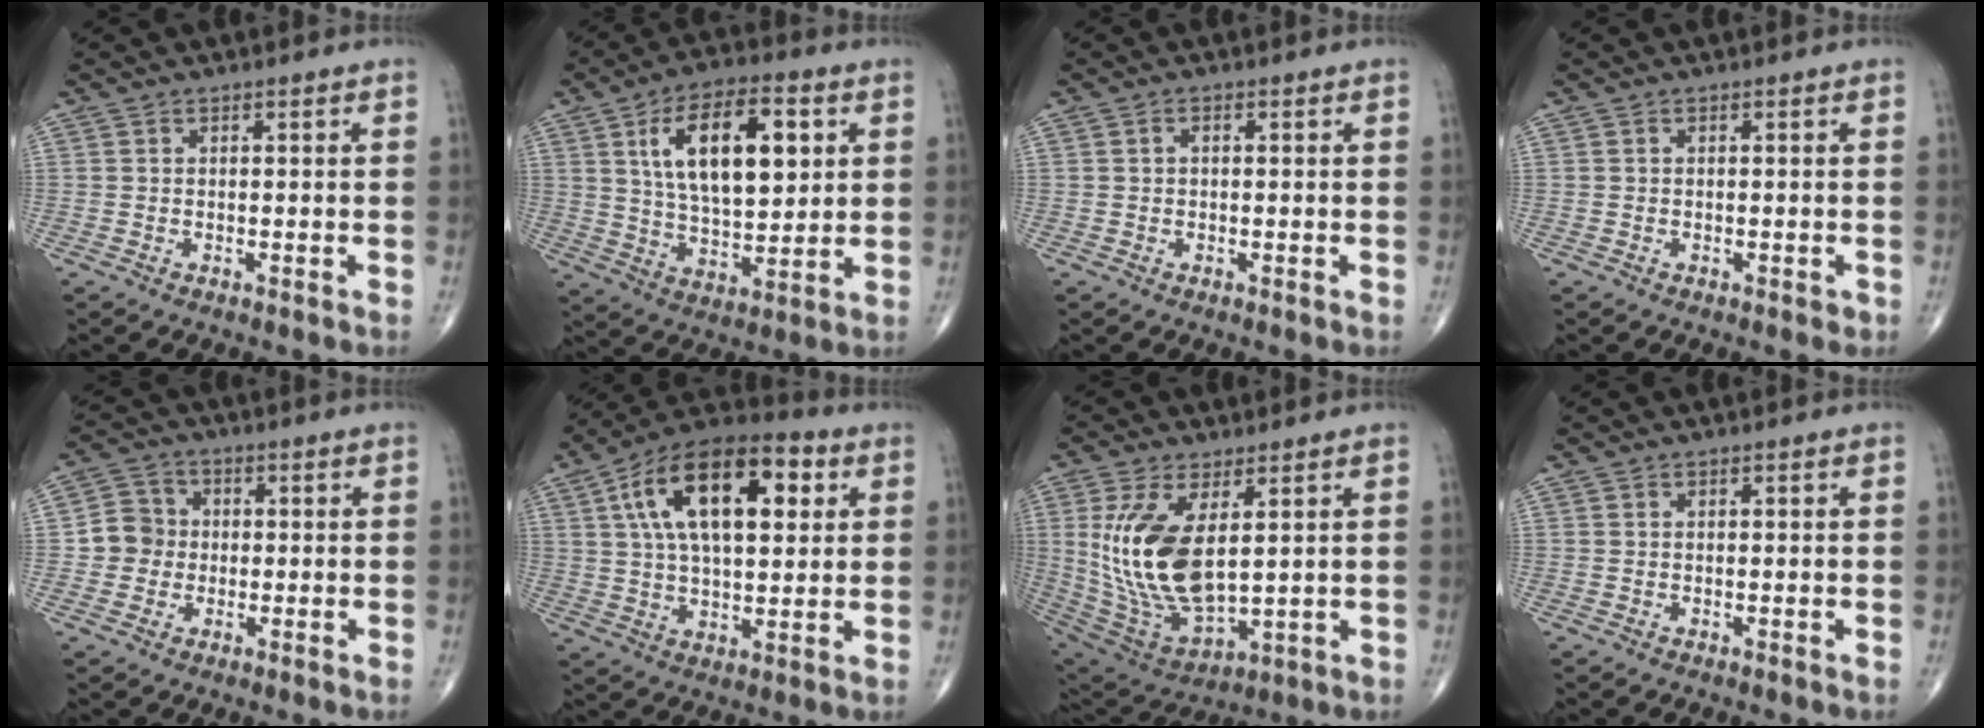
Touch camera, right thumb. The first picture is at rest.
{"total": 17.8, "force": [5.3, 8.5, 14.8], "torque": [-0.224, -0.012, 0.094]}
{"total": 1.0, "force": [0.1, 0.7, 0.7], "torque": [-0.010, 0.004, 0.000]}
{"total": 0.7, "force": [-0.2, 0.4, 0.5], "torque": [-0.006, 0.000, -0.003]}
{"total": 5.9, "force": [-0.5, 5.6, 1.6], "torque": [-0.001, 0.013, -0.019]}
{"total": 21.1, "force": [6.2, 10.4, 17.3], "torque": [-0.273, 0.009, 0.094]}
{"total": 17.8, "force": [3.2, 8.6, 15.2], "torque": [-0.305, -0.024, 0.083]}
{"total": 0.0}